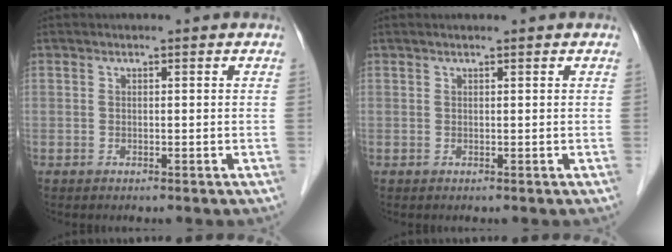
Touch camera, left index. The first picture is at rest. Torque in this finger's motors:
{"motor_torque": [-0.29, 0.18, 0.02, 0.01]}